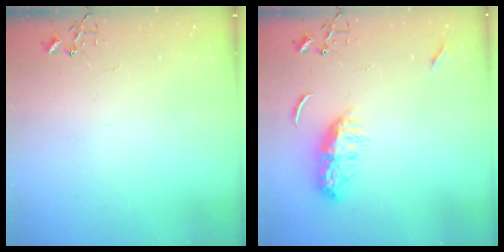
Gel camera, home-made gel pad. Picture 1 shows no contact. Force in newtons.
{"total": 9.6, "press": 9.6, "slide": 0.5}